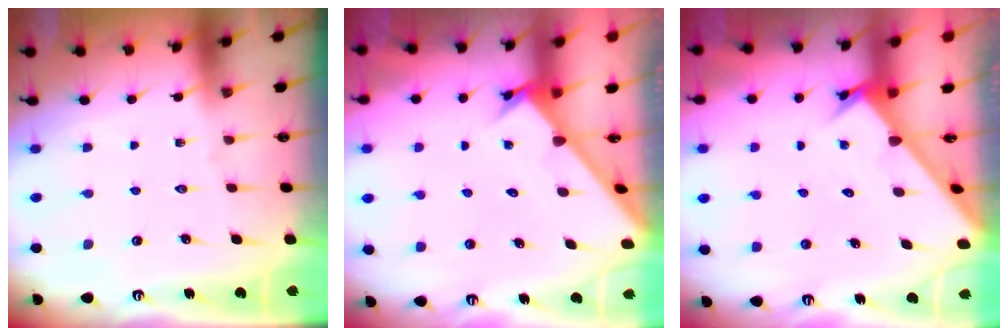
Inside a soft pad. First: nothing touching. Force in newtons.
{"total": 2.7, "press": 2.7, "slide": 0.3}
{"total": 2.7, "press": 2.7, "slide": 0.3}